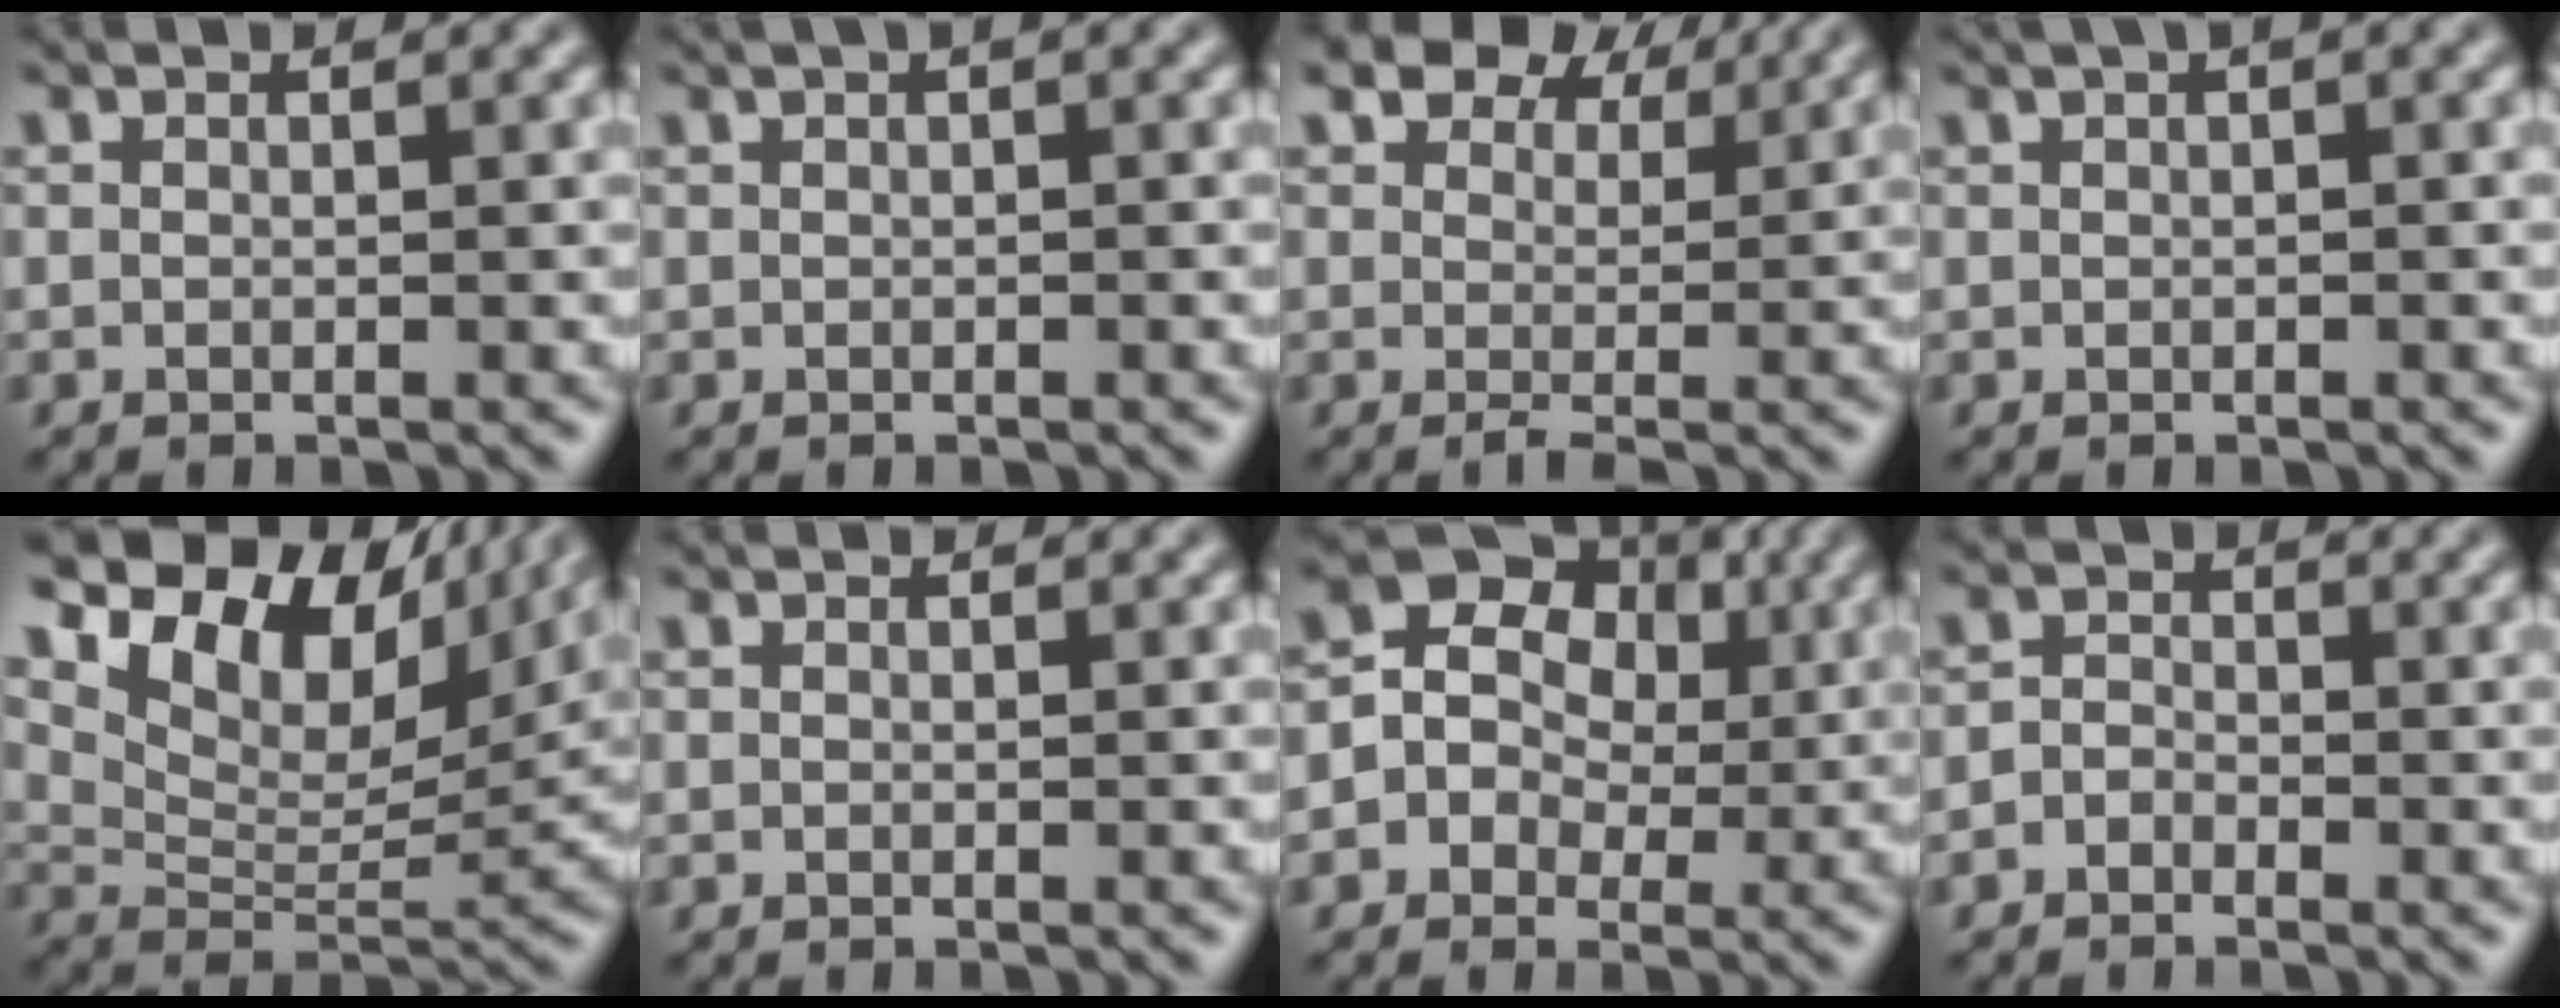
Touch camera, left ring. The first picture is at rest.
{"total": 1.6, "force": [0.7, 0.4, 1.3], "torque": [-0.020, 0.003, 0.008]}
{"total": 5.3, "force": [3.7, 2.6, 2.8], "torque": [-0.039, 0.004, 0.054]}
{"total": 2.1, "force": [1.0, 0.6, 1.7], "torque": [-0.019, 0.001, 0.008]}
{"total": 13.6, "force": [8.3, 6.8, 8.4], "torque": [-0.157, 0.025, 0.145]}
{"total": 0.0}
{"total": 7.5, "force": [1.0, 6.6, 3.5], "torque": [-0.042, 0.033, -0.013]}
{"total": 1.4, "force": [-0.9, 1.0, 0.4], "torque": [-0.002, 0.005, -0.026]}